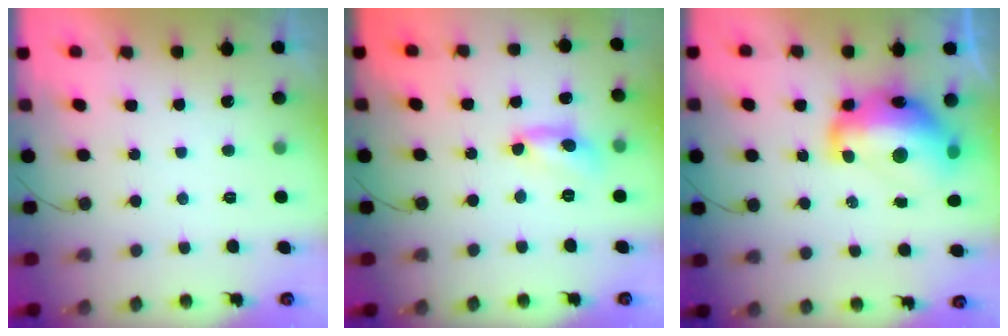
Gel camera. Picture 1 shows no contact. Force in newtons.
{"total": 7.2, "press": 7.1, "slide": 0.5}
{"total": 18.0, "press": 17.9, "slide": 1.7}